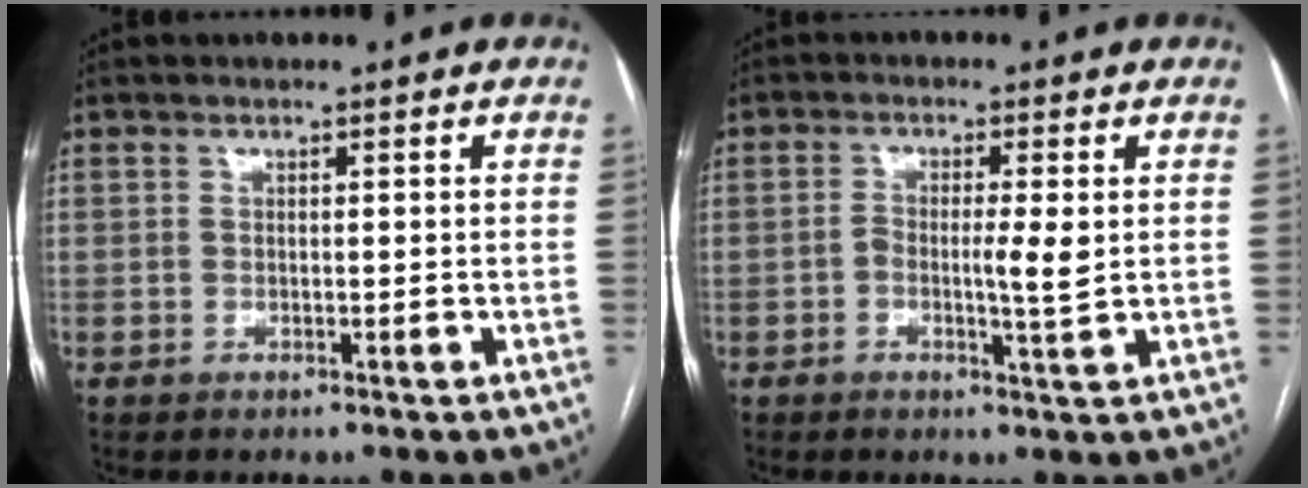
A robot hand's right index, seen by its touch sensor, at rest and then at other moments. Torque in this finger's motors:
{"motor_torque": [0.01, -0.03, 0.11, 0.01]}